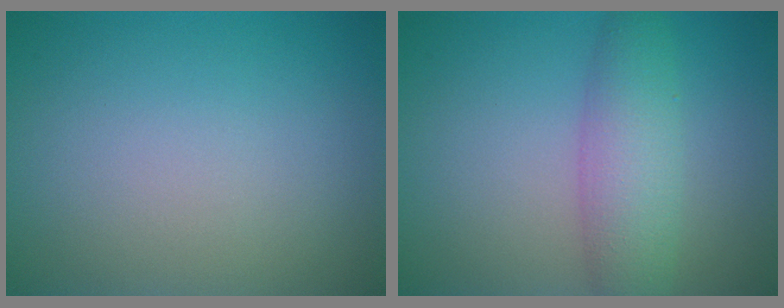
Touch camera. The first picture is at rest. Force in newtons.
{"total": 4.5, "press": 4.5, "slide": 0.0}